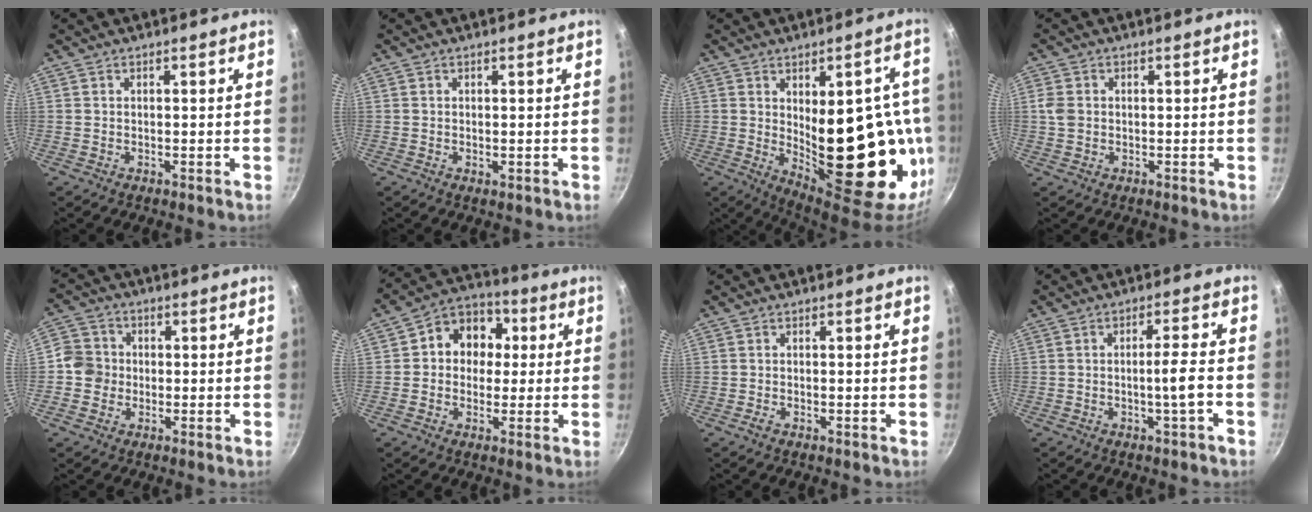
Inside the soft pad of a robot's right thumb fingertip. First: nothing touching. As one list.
[{"total": 0.7, "force": [0.0, 0.3, 0.7], "torque": [-0.009, -0.002, 0.000]}, {"total": 26.1, "force": [-1.4, 11.9, 23.2], "torque": [-0.247, -0.016, 0.014]}, {"total": 3.1, "force": [0.1, 2.6, 1.7], "torque": [-0.030, 0.004, 0.000]}, {"total": 5.9, "force": [-0.7, 5.6, 1.8], "torque": [-0.004, 0.015, -0.031]}, {"total": 10.4, "force": [1.4, 8.8, 5.2], "torque": [-0.035, 0.019, 0.001]}, {"total": 1.0, "force": [-0.5, 0.4, 0.8], "torque": [-0.020, 0.002, -0.012]}, {"total": 4.5, "force": [-1.6, 0.0, 4.2], "torque": [-0.073, 0.016, -0.027]}]